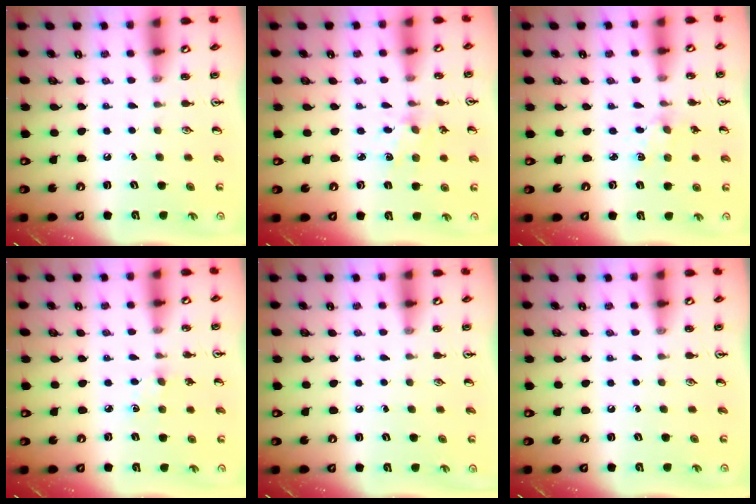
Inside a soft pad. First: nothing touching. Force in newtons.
{"total": 2.4, "press": 2.4, "slide": 0.0}
{"total": 2.4, "press": 2.4, "slide": 0.3}
{"total": 4.3, "press": 4.3, "slide": 0.5}
{"total": 0.0}
{"total": 0.0}